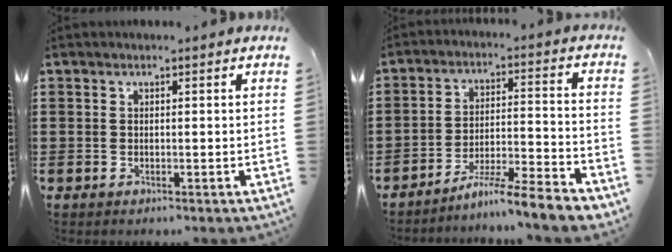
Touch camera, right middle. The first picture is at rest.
{"total": 7.5, "force": [-6.9, -0.5, 2.9], "torque": [-0.053, -0.012, -0.136]}